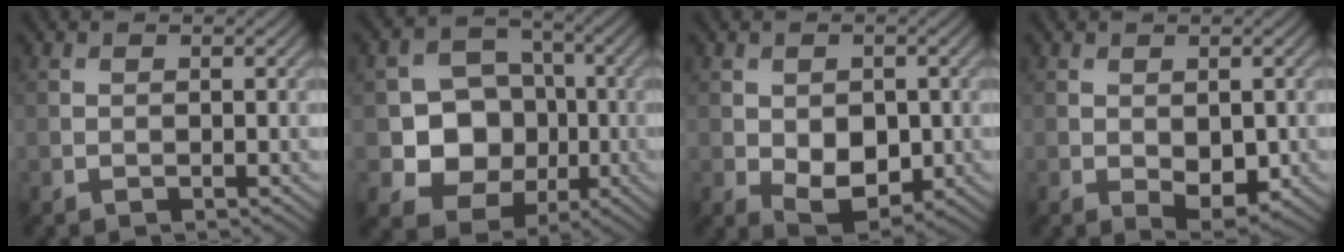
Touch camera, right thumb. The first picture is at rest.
{"total": 9.3, "force": [-1.4, 8.0, 4.5], "torque": [-0.088, -0.010, -0.046]}
{"total": 5.9, "force": [-1.0, 4.0, 4.2], "torque": [-0.082, -0.020, -0.007]}
{"total": 3.6, "force": [-0.7, 2.0, 2.9], "torque": [-0.048, -0.014, -0.002]}